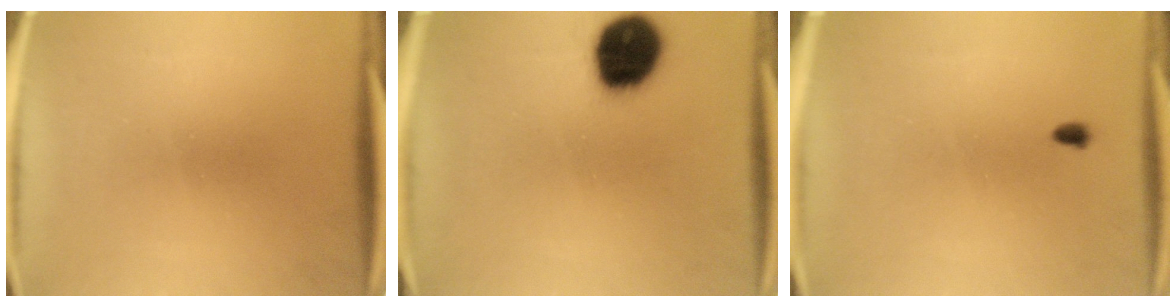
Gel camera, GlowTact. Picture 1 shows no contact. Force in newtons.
{"total": 15.8}
{"total": 1.0}